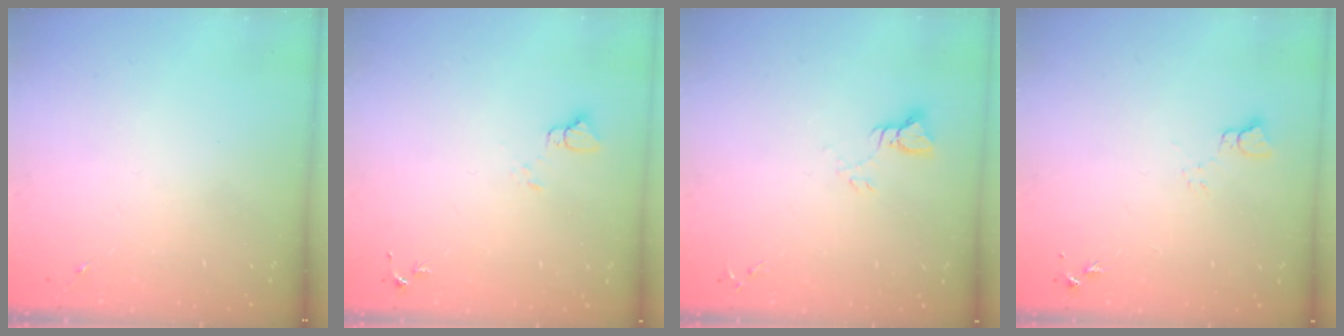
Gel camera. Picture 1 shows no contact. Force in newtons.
{"total": 3.9, "press": 3.9, "slide": 0.4}
{"total": 3.3, "press": 3.3, "slide": 0.3}
{"total": 3.7, "press": 3.7, "slide": 0.4}